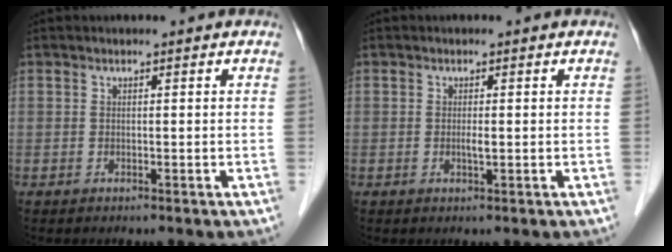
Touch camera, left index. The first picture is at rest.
{"total": 1.0, "force": [-0.1, 0.2, 1.0], "torque": [-0.021, -0.003, -0.001]}